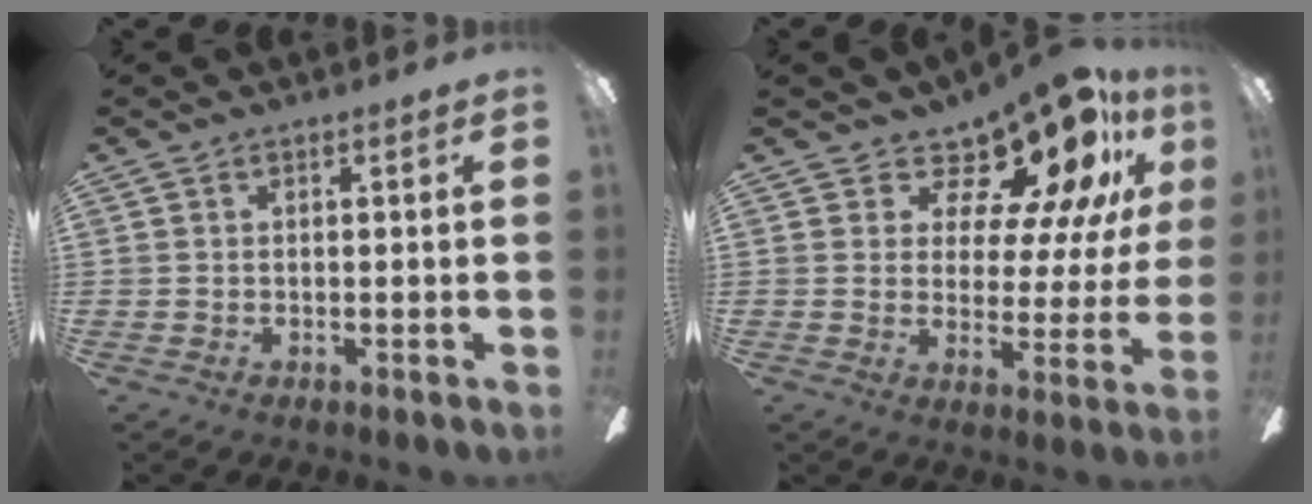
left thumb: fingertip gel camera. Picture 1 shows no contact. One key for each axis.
{"total": 15.3, "fx": 11.6, "fy": 6.1, "fz": 7.9, "tx": -0.126, "ty": -0.095, "tz": 0.198}